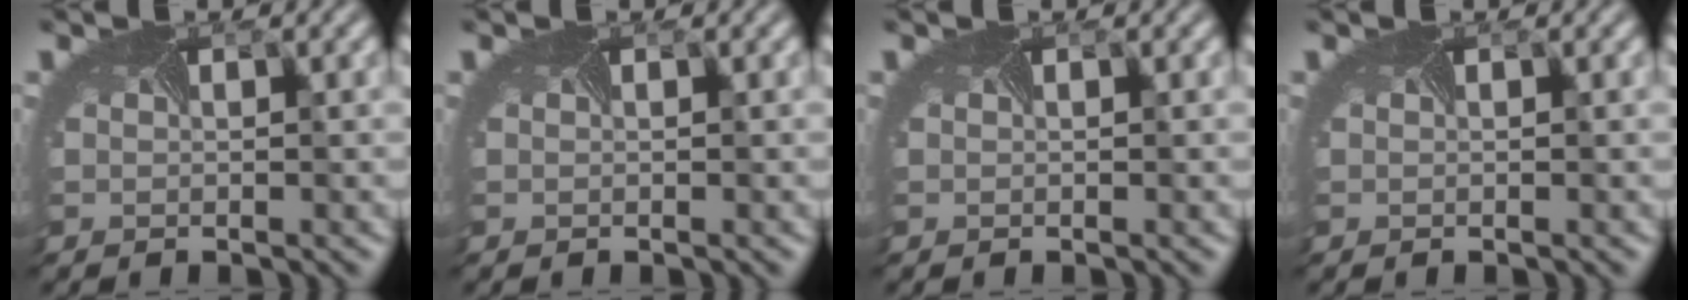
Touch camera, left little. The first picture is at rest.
{"total": 0.0}
{"total": 0.0}
{"total": 0.0}